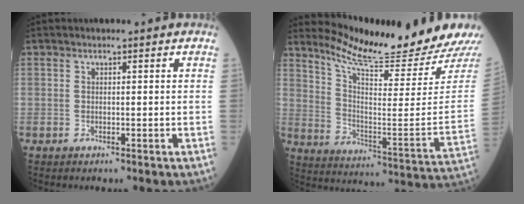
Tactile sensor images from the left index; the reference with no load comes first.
{"total": 17.5, "force": [16.5, -2.1, 5.6], "torque": [-0.105, -0.106, 0.249]}